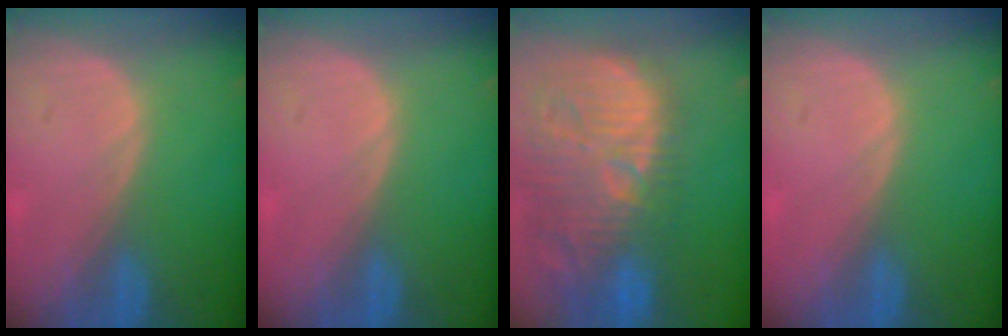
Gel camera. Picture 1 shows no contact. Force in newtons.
{"total": 0.0}
{"total": 15.1, "press": 13.2, "slide": 7.4}
{"total": 0.0}